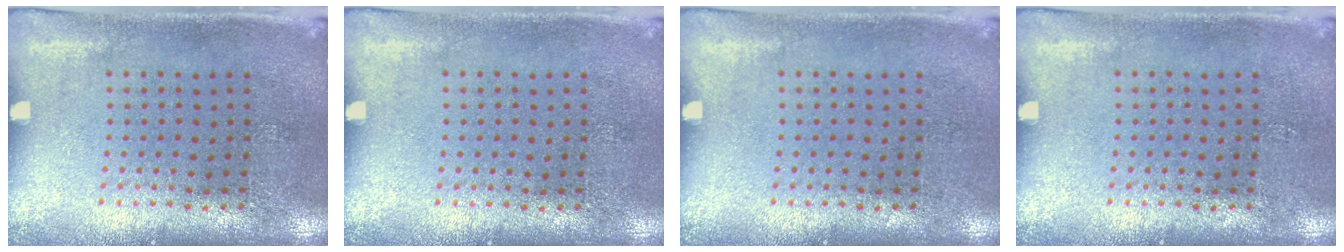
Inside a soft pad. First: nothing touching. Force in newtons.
{"total": 0.0}
{"total": 0.0}
{"total": 0.0}